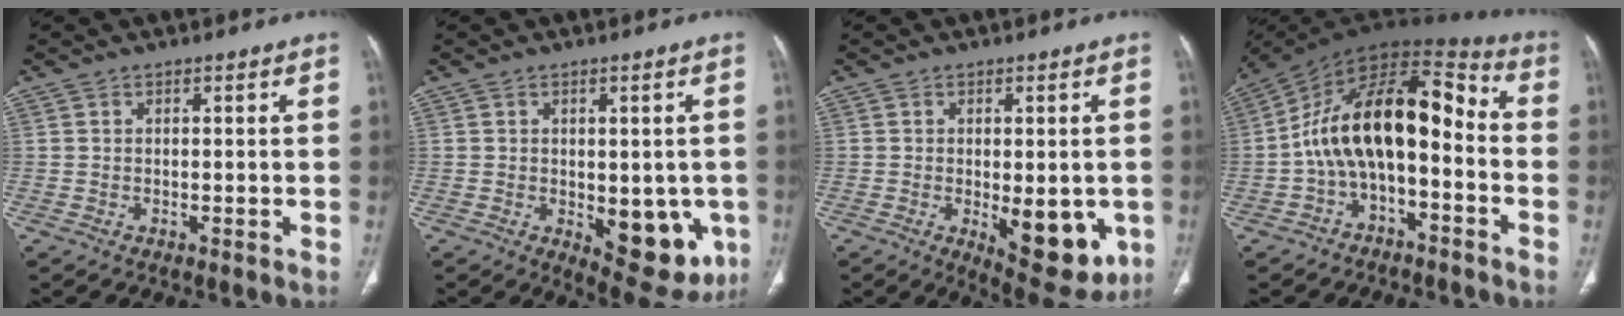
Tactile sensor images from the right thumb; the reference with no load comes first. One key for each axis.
{"total": 12.3, "fx": -2.9, "fy": 6.4, "fz": 10.1, "tx": -0.086, "ty": -0.014, "tz": -0.021}
{"total": 11.9, "fx": -2.8, "fy": 5.3, "fz": 10.3, "tx": -0.106, "ty": -0.018, "tz": -0.026}
{"total": 17.4, "fx": -2.9, "fy": 9.3, "fz": 14.4, "tx": -0.219, "ty": 0.088, "tz": -0.057}